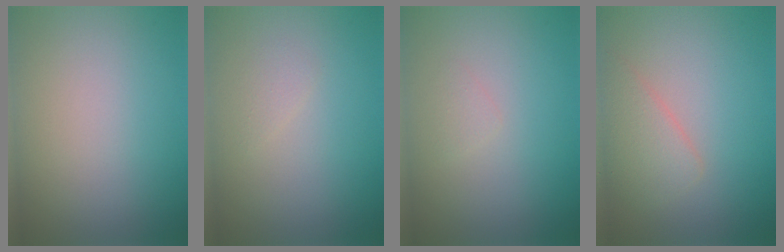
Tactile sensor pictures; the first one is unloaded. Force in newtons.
{"total": 0.8, "press": 0.8, "slide": 0.1}
{"total": 0.7, "press": 0.7, "slide": 0.1}
{"total": 2.5, "press": 2.5, "slide": 0.1}